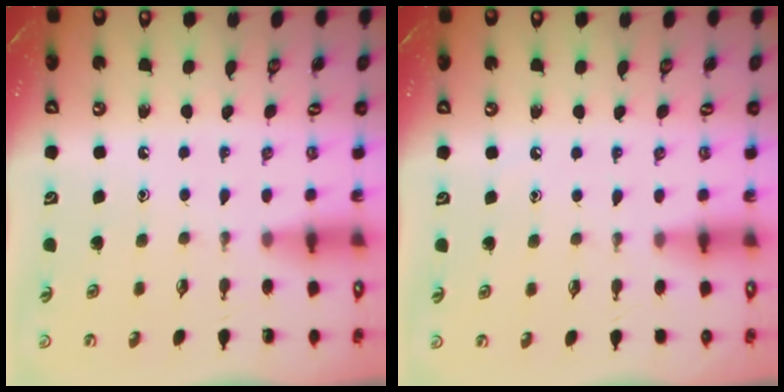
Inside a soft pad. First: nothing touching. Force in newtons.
{"total": 3.2, "press": 3.1, "slide": 0.5}